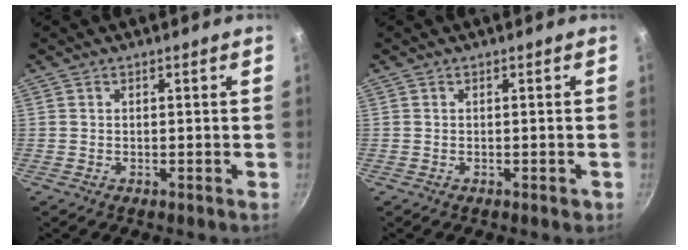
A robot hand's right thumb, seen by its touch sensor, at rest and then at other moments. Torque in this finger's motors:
{"motor_torque": [0.19, -0.13, 0.28, 0.05, 0.00]}